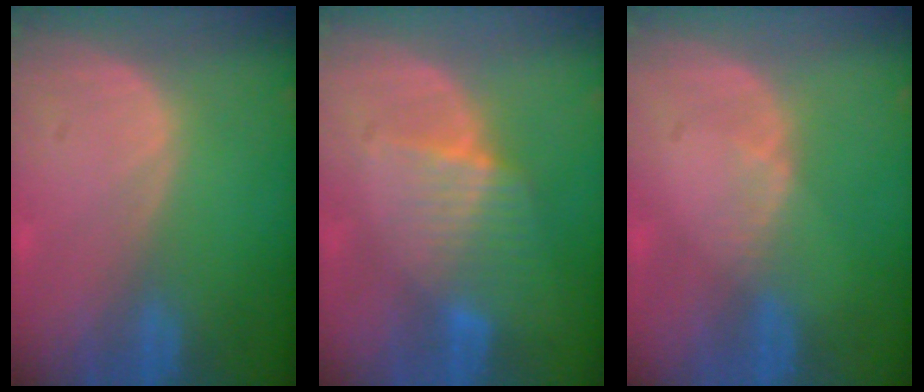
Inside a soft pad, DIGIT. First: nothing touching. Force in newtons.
{"total": 6.5, "press": 5.7, "slide": 3.2}
{"total": 1.1, "press": 1.1, "slide": 0.2}